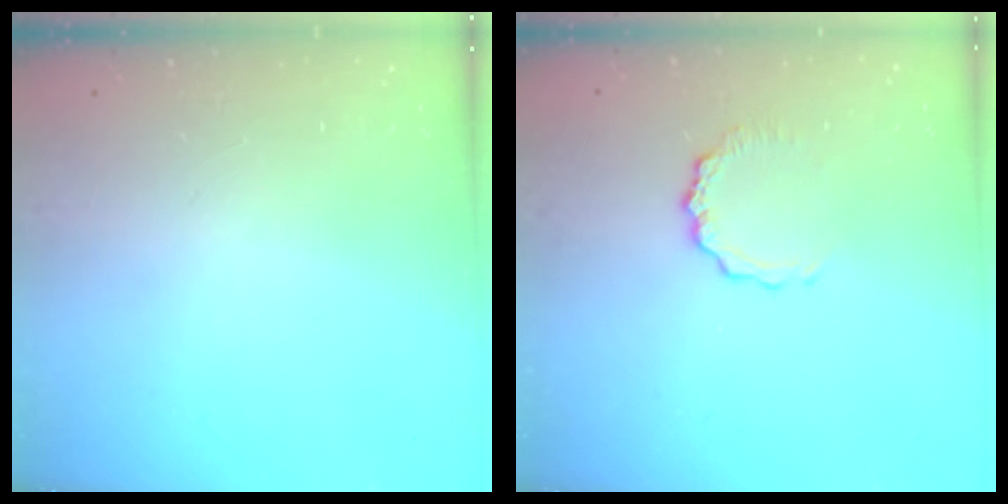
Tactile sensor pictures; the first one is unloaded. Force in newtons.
{"total": 4.7, "press": 4.7, "slide": 0.6}